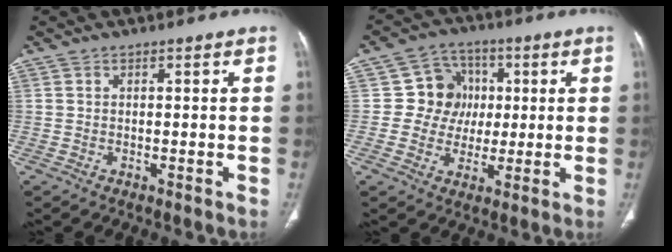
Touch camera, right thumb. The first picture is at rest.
{"total": 9.1, "force": [1.1, 8.5, 3.0], "torque": [0.005, 0.012, 0.013]}